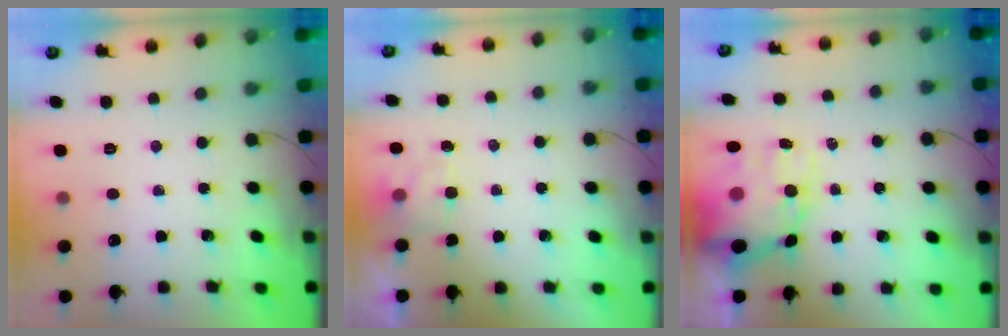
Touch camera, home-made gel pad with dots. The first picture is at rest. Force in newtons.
{"total": 2.4, "press": 1.9, "slide": 1.4}
{"total": 15.3, "press": 14.9, "slide": 3.5}